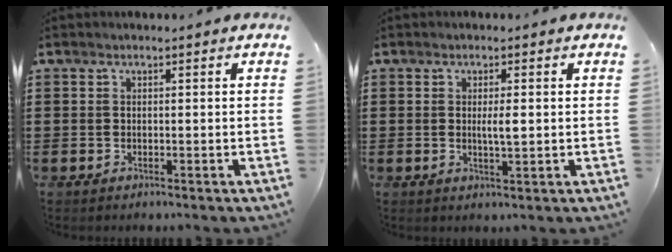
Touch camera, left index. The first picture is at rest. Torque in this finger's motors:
{"motor_torque": [0.56, 0.04, 0.08, 0.04]}